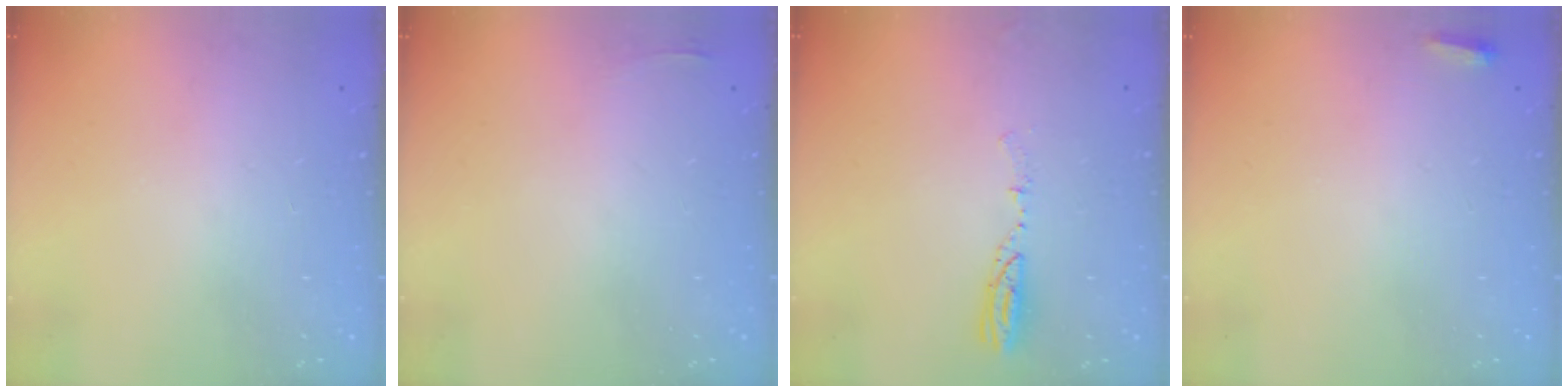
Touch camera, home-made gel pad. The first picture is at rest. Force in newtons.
{"total": 3.3, "press": 2.7, "slide": 1.8}
{"total": 4.8, "press": 4.7, "slide": 1.0}
{"total": 2.7, "press": 2.6, "slide": 0.9}